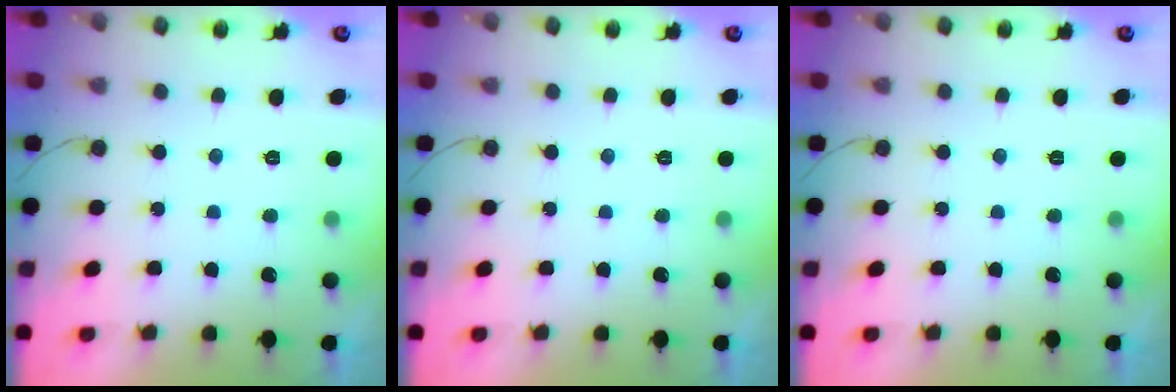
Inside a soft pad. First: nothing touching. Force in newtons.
{"total": 0.0}
{"total": 0.0}